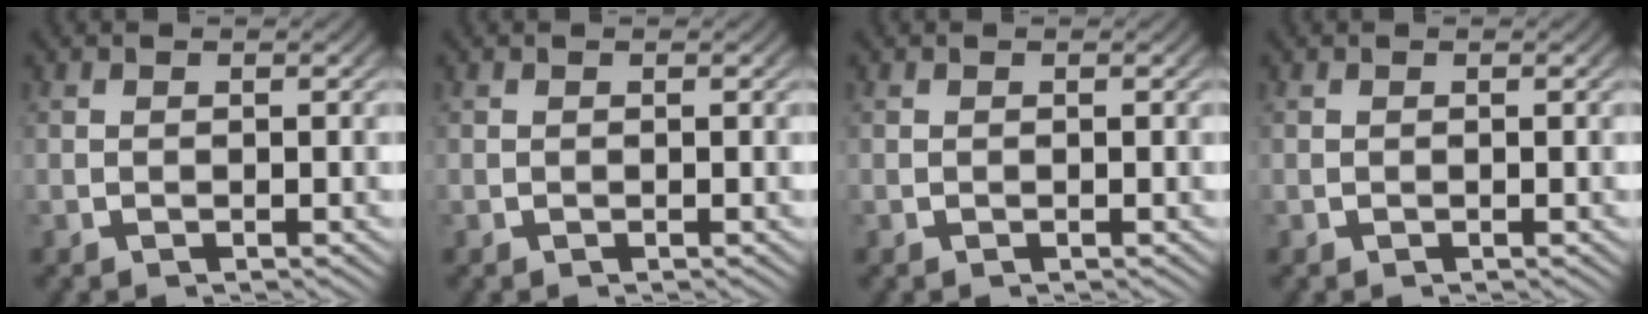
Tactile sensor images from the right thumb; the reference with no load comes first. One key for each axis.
{"total": 0.0}
{"total": 0.0}
{"total": 0.0}